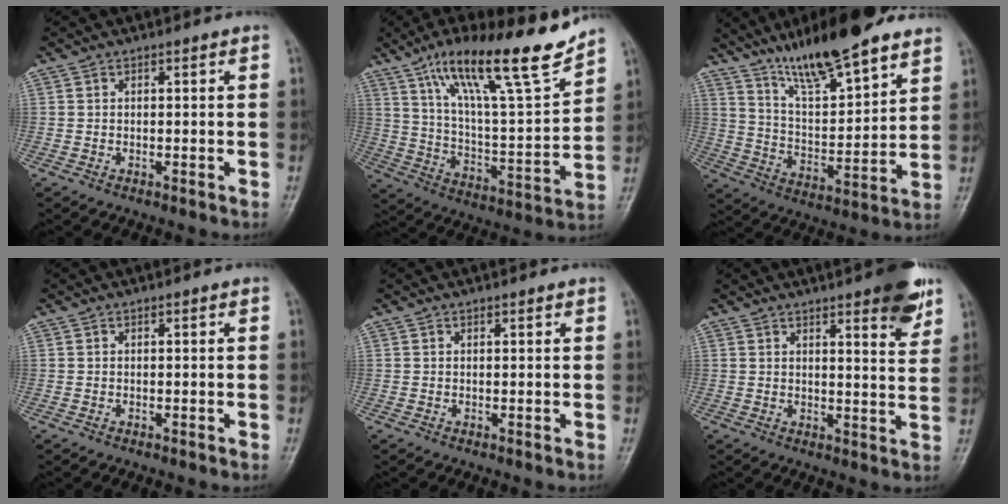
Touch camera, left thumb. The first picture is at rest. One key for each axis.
{"total": 22.5, "fx": 15.3, "fy": 4.3, "fz": 15.9, "tx": -0.239, "ty": -0.060, "tz": 0.260}
{"total": 19.2, "fx": 14.1, "fy": 4.6, "fz": 12.1, "tx": -0.170, "ty": -0.065, "tz": 0.241}
{"total": 0.0}
{"total": 0.5, "fx": 0.4, "fy": 0.2, "fz": 0.3, "tx": -0.006, "ty": -0.003, "tz": 0.005}
{"total": 8.8, "fx": 5.5, "fy": 1.9, "fz": 6.6, "tx": -0.068, "ty": -0.029, "tz": 0.068}